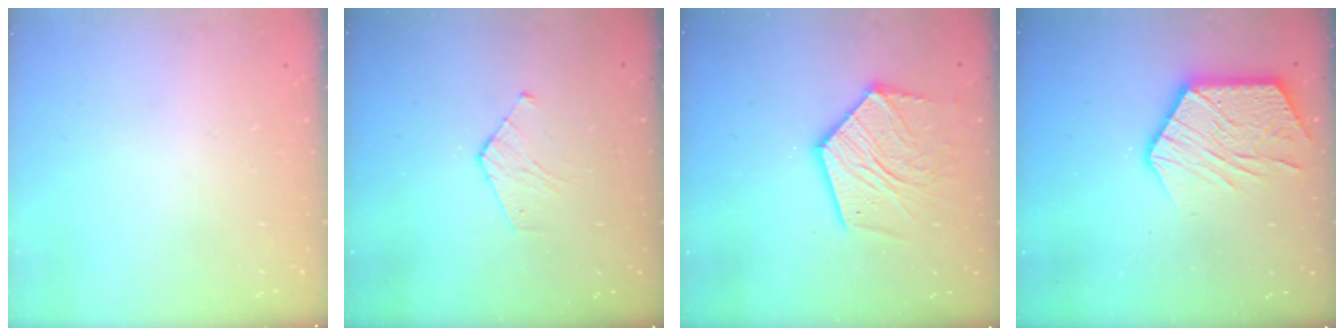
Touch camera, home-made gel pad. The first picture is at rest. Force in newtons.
{"total": 2.8, "press": 2.7, "slide": 0.3}
{"total": 16.7, "press": 16.6, "slide": 1.6}
{"total": 14.9, "press": 14.9, "slide": 1.1}